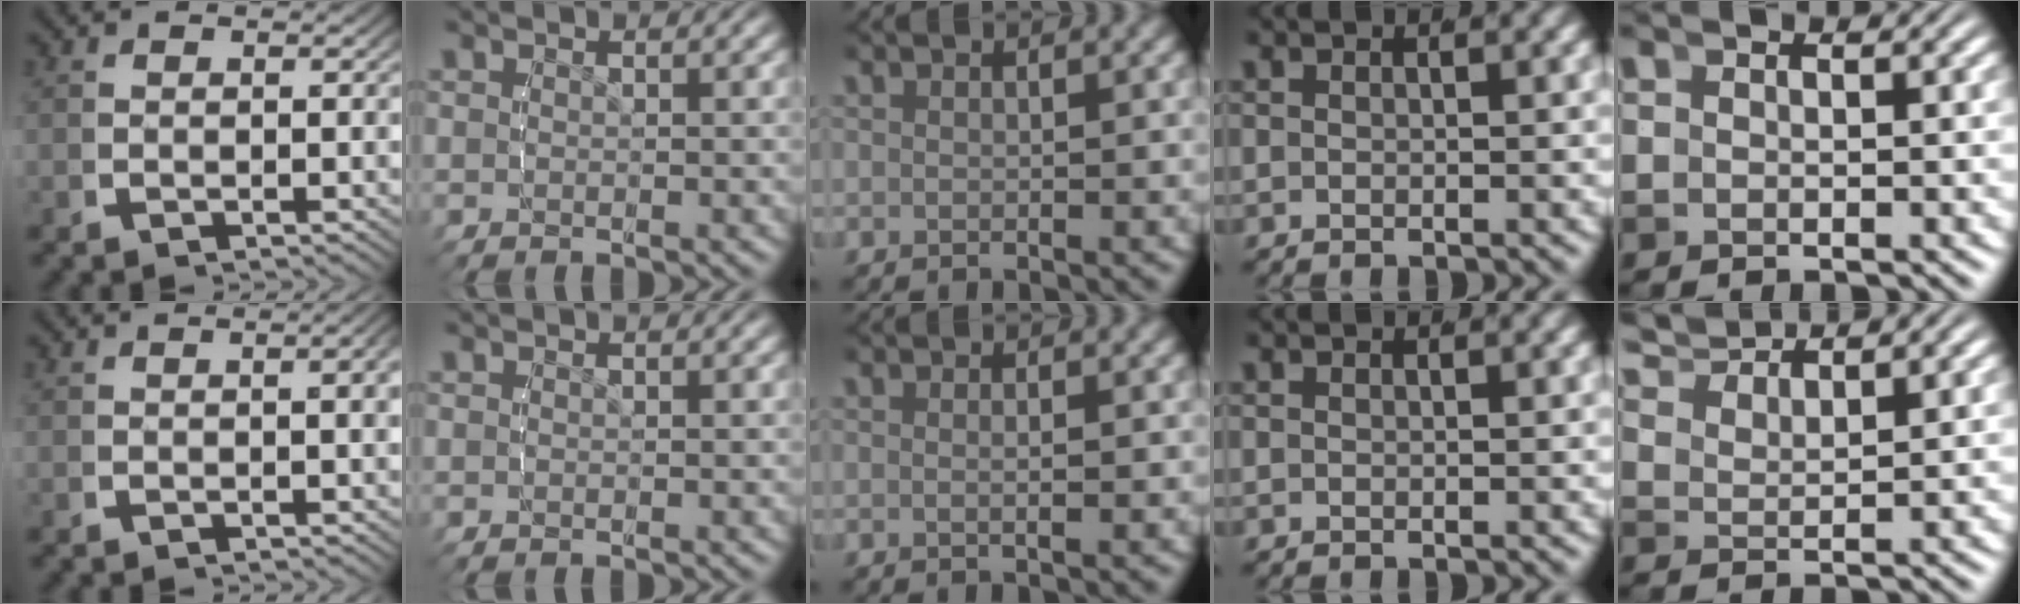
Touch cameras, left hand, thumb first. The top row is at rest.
{"thumb": {"total": 1.9, "force": [0.0, 0.7, 1.7], "torque": [-0.020, 0.001, 0.001]}, "middle": {"total": 0.6, "force": [0.1, -0.1, 0.6], "torque": [-0.012, -0.004, 0.001]}, "little": {"total": 4.3, "force": [4.2, 0.3, 1.0], "torque": [-0.015, 0.018, 0.072]}}